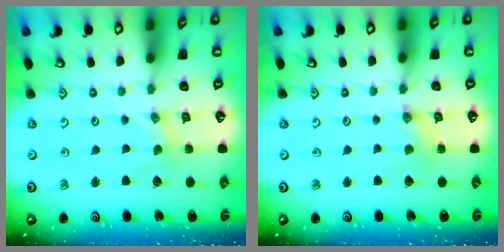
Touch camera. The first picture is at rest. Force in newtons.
{"total": 1.6, "press": 1.6, "slide": 0.3}